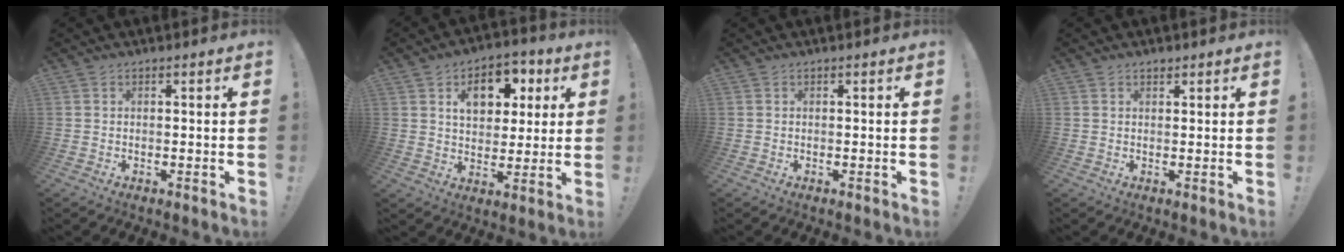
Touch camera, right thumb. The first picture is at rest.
{"total": 11.8, "force": [4.5, 8.1, 7.3], "torque": [-0.104, -0.006, 0.080]}
{"total": 0.0}
{"total": 0.9, "force": [0.7, 0.5, 0.1], "torque": [-0.003, -0.001, 0.014]}